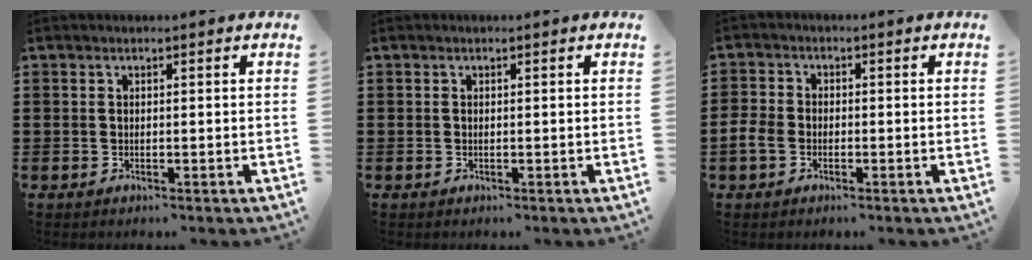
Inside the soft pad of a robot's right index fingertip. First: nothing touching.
{"total": 0.0}
{"total": 2.8, "force": [-1.2, 2.0, 1.6], "torque": [-0.051, 0.000, -0.029]}